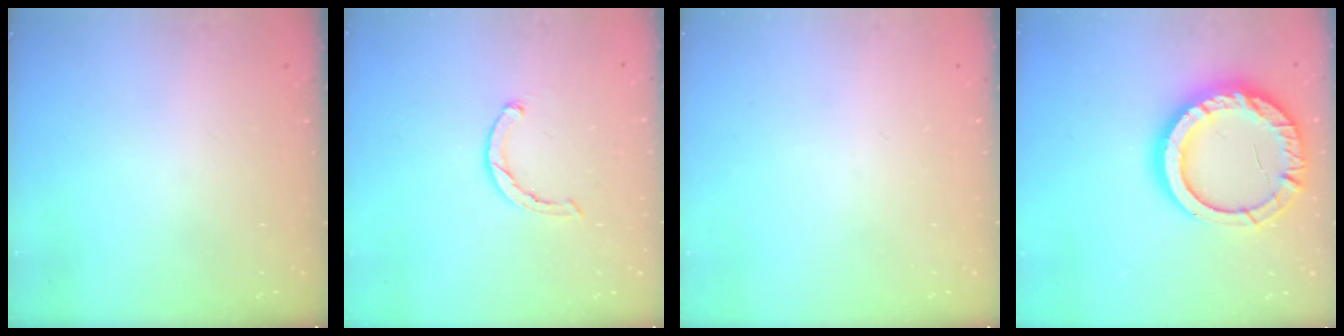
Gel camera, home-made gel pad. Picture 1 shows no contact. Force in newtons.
{"total": 2.3, "press": 2.2, "slide": 0.5}
{"total": 0.0}
{"total": 19.7, "press": 19.6, "slide": 1.7}